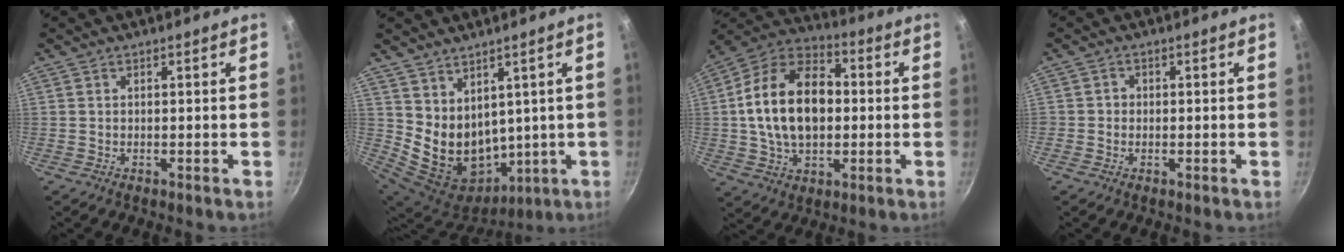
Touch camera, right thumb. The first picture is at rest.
{"total": 13.3, "force": [4.7, 9.7, 7.9], "torque": [-0.129, -0.034, 0.122]}
{"total": 19.5, "force": [0.7, 12.8, 14.6], "torque": [-0.225, 0.031, 0.001]}
{"total": 1.5, "force": [-0.4, 1.4, 0.3], "torque": [0.002, 0.004, -0.008]}